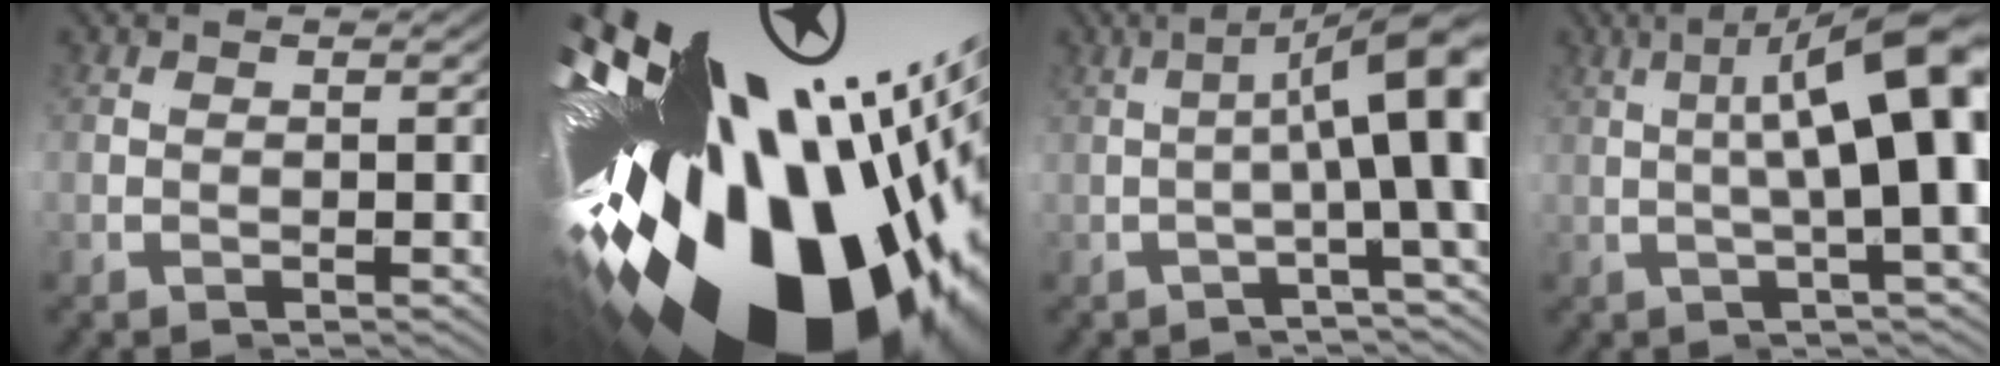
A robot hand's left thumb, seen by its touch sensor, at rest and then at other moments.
{"total": 22.5, "force": [-2.6, 11.4, 19.2], "torque": [-0.358, 0.016, -0.046]}
{"total": 9.6, "force": [-0.9, 0.5, 9.5], "torque": [-0.125, 0.032, -0.027]}
{"total": 11.3, "force": [0.7, 0.2, 11.3], "torque": [-0.135, 0.049, -0.011]}